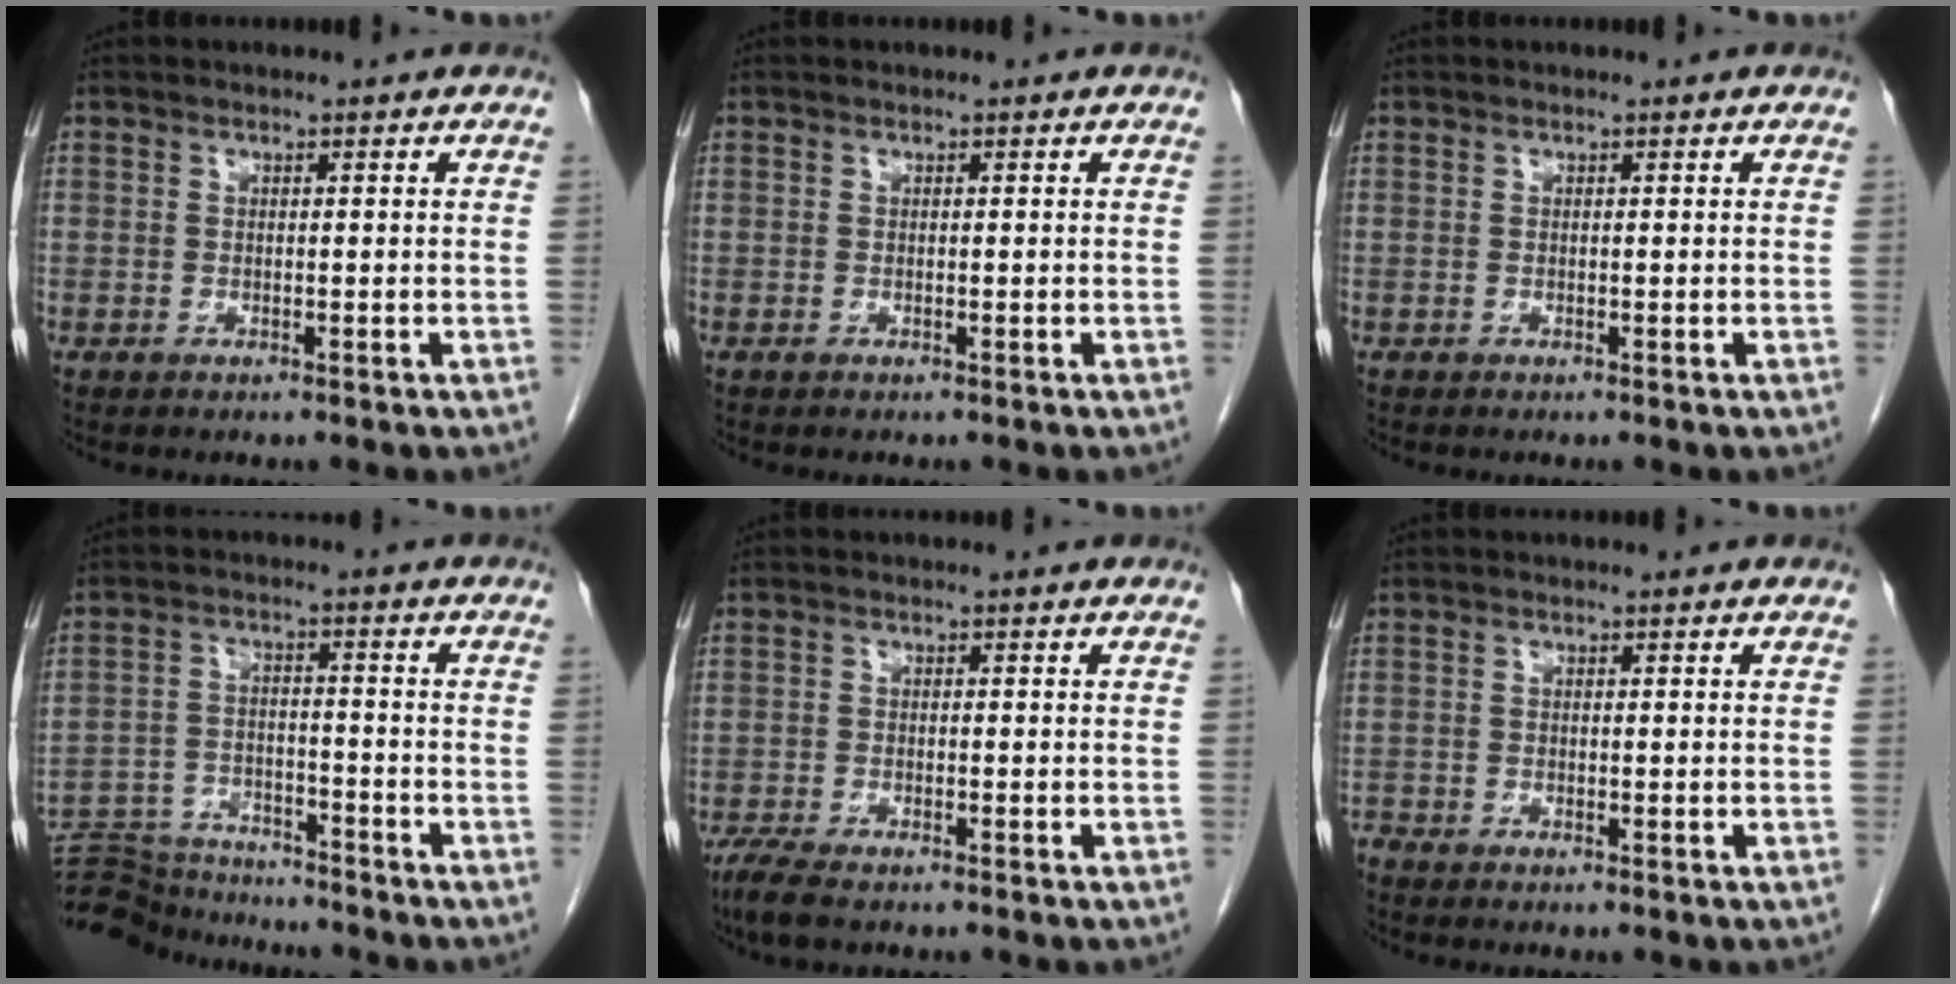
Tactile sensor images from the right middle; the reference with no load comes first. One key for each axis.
{"total": 0.0}
{"total": 0.0}
{"total": 12.1, "fx": -11.8, "fy": 2.2, "fz": 1.8, "tx": -0.032, "ty": 0.014, "tz": -0.183}
{"total": 4.2, "fx": -3.2, "fy": 0.9, "fz": 2.5, "tx": -0.056, "ty": -0.013, "tz": -0.054}
{"total": 0.8, "fx": -0.8, "fy": 0.0, "fz": 0.0, "tx": -0.004, "ty": -0.003, "tz": -0.016}